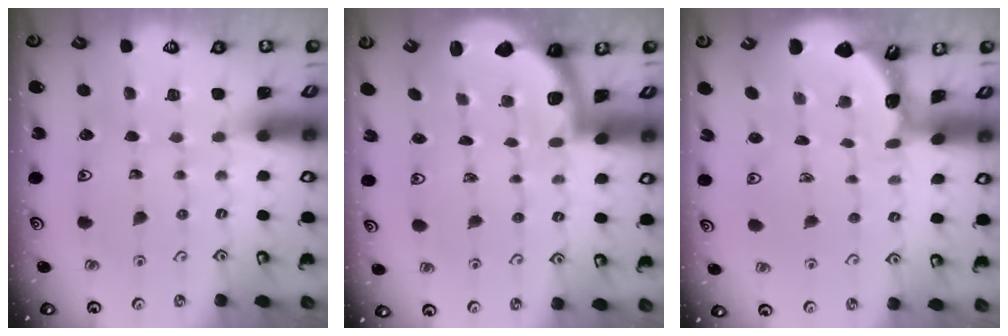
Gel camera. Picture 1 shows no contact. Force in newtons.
{"total": 2.1, "press": 2.0, "slide": 0.5}
{"total": 1.7, "press": 1.7, "slide": 0.1}